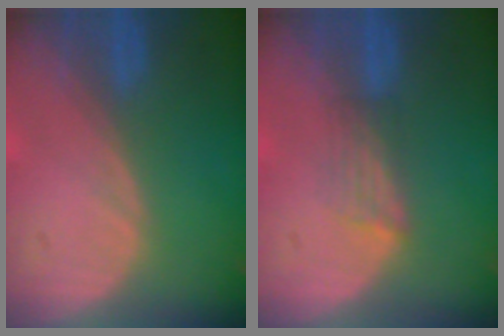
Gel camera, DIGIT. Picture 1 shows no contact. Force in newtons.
{"total": 2.8, "press": 2.5, "slide": 1.4}